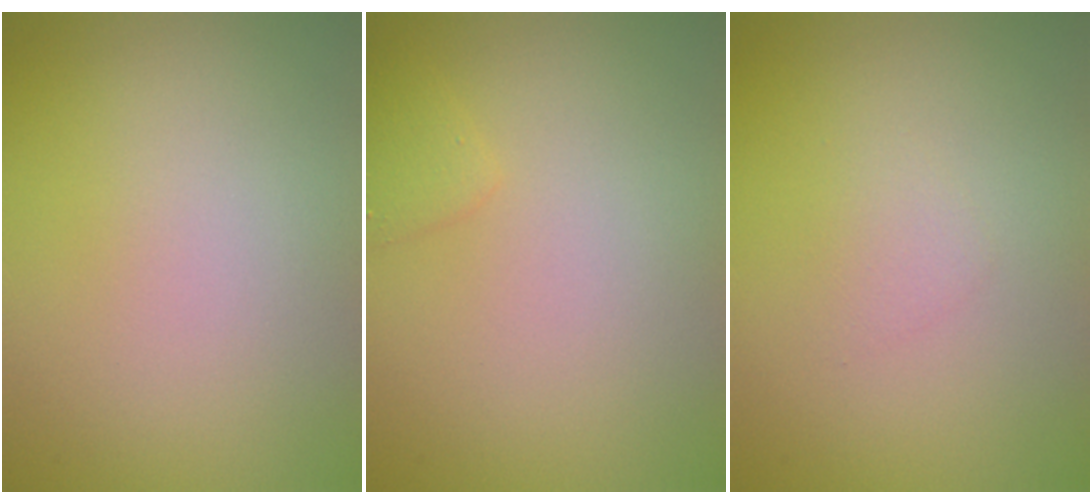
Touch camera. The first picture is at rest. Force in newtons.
{"total": 1.3, "press": 1.3, "slide": 0.1}
{"total": 0.9, "press": 0.9, "slide": 0.1}